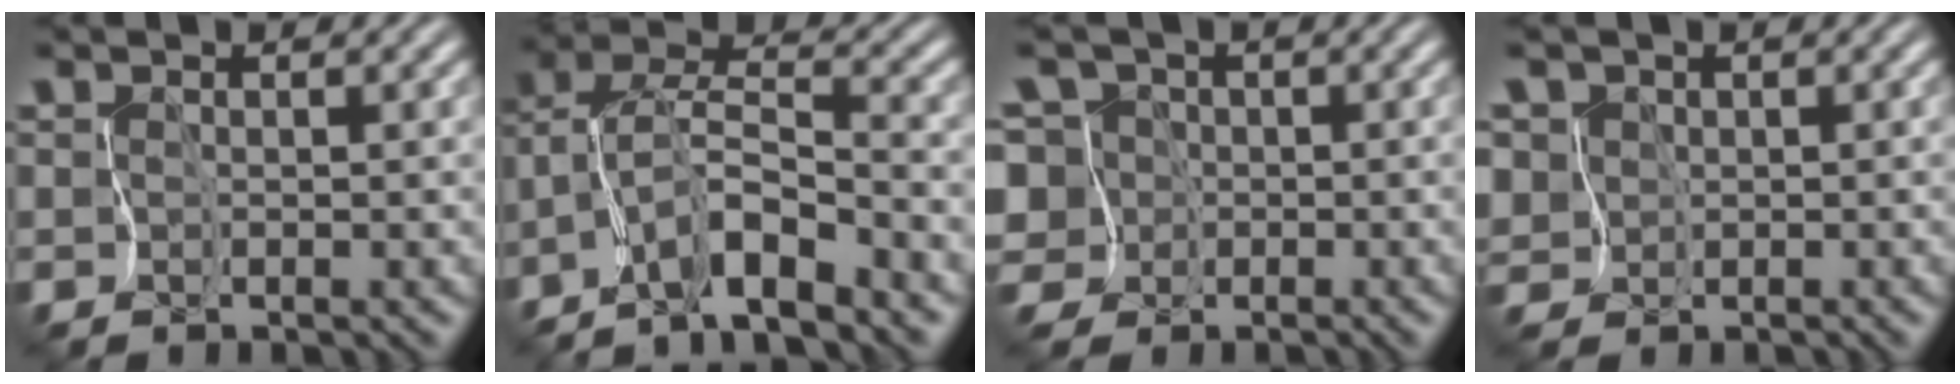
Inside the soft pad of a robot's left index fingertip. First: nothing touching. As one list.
[{"total": 5.5, "force": [-4.1, 0.2, 3.6], "torque": [-0.066, 0.009, -0.088]}, {"total": 7.7, "force": [-1.1, 7.2, 2.8], "torque": [-0.095, 0.026, -0.062]}, {"total": 5.1, "force": [1.3, 4.6, 1.7], "torque": [-0.064, 0.016, -0.014]}]